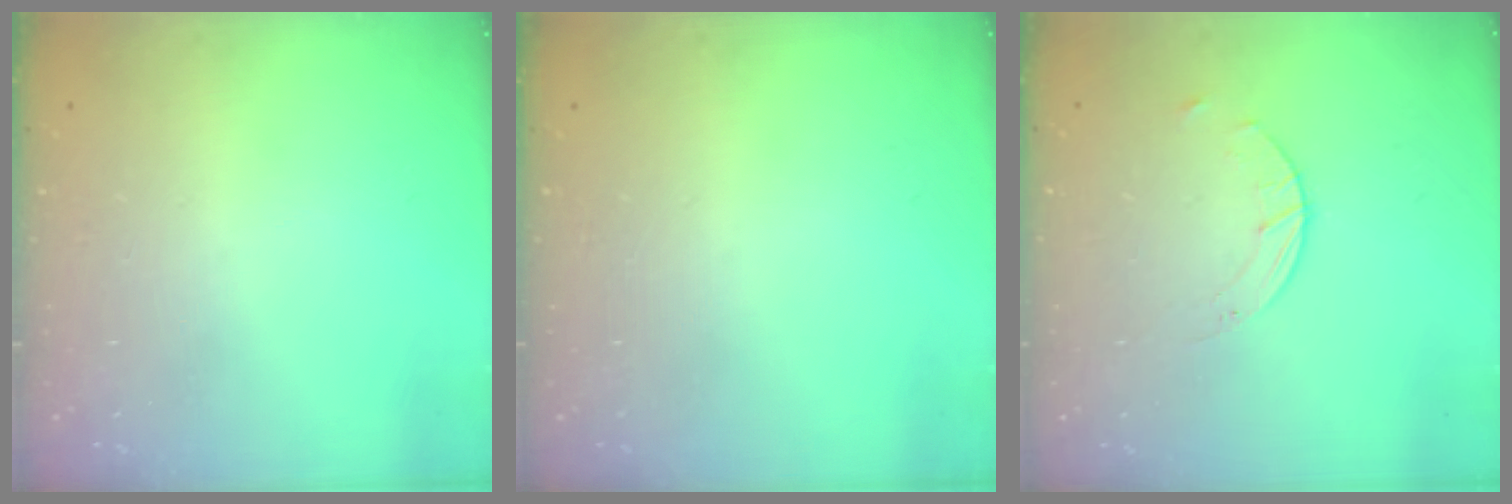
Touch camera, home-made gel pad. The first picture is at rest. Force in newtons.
{"total": 0.0}
{"total": 2.0, "press": 2.0, "slide": 0.3}